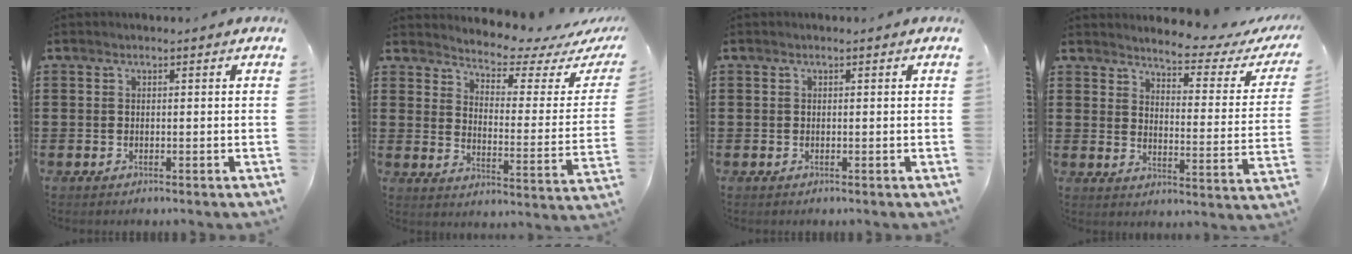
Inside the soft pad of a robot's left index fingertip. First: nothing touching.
{"total": 4.0, "force": [3.9, 0.2, 1.0], "torque": [-0.039, -0.039, 0.058]}
{"total": 0.0}
{"total": 3.8, "force": [3.6, -0.3, 1.4], "torque": [-0.040, -0.031, 0.053]}